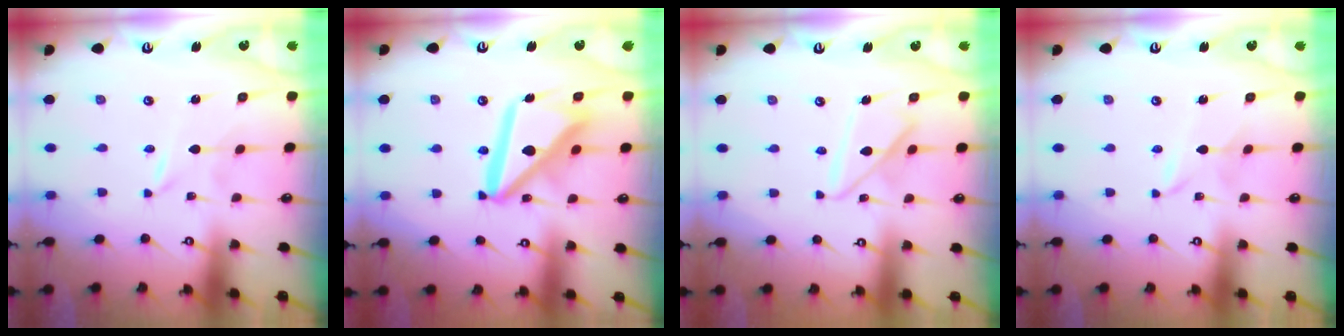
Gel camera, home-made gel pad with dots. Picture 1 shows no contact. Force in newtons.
{"total": 16.4, "press": 16.3, "slide": 2.0}
{"total": 11.4, "press": 11.4, "slide": 1.1}
{"total": 1.7, "press": 1.7, "slide": 0.2}